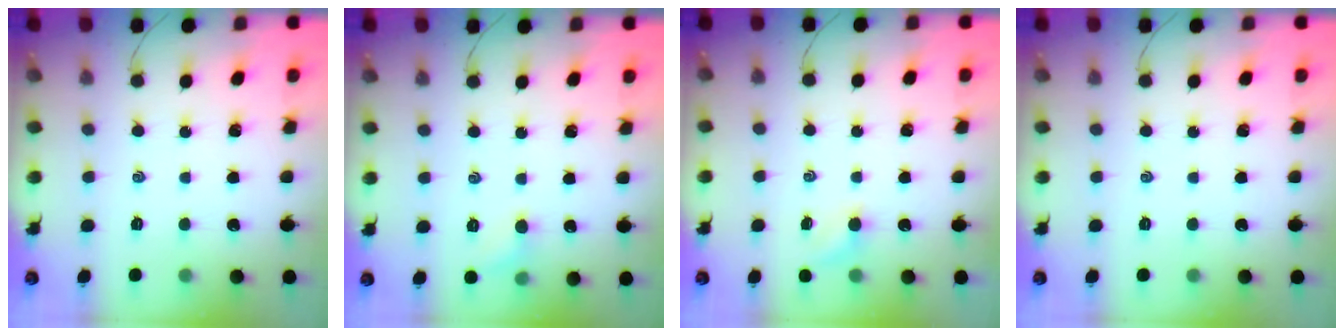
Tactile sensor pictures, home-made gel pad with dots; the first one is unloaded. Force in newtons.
{"total": 4.5, "press": 4.3, "slide": 1.5}
{"total": 2.9, "press": 2.7, "slide": 0.9}
{"total": 0.0}